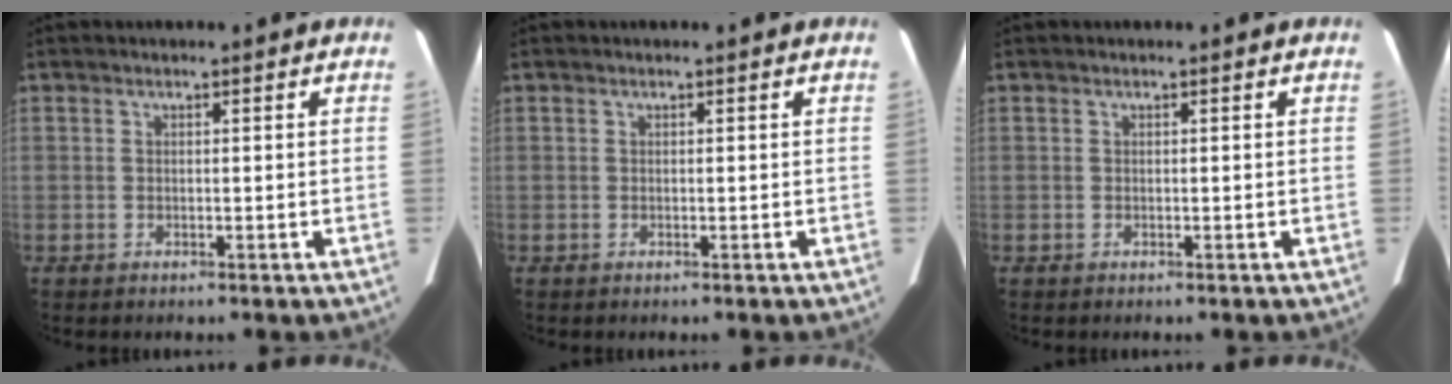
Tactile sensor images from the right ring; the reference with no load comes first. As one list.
[{"total": 0.0}, {"total": 0.0}]